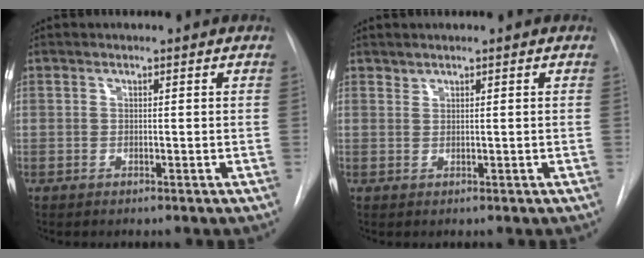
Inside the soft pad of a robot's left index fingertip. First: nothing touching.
{"total": 0.5, "force": [0.5, 0.0, 0.0], "torque": [-0.002, 0.003, 0.012]}